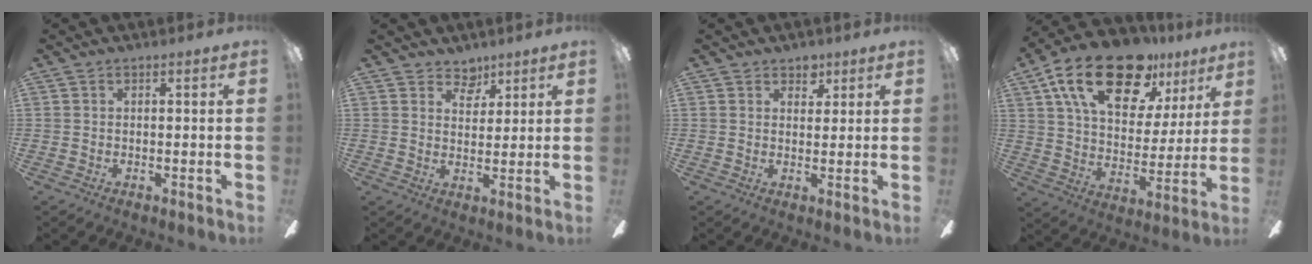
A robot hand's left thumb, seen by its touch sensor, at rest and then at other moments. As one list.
[{"total": 4.9, "force": [4.0, 2.8, 0.8], "torque": [-0.007, -0.020, 0.070]}, {"total": 3.7, "force": [2.6, 2.5, 1.0], "torque": [-0.004, -0.007, 0.044]}, {"total": 23.2, "force": [14.3, 11.2, 14.5], "torque": [-0.241, -0.067, 0.247]}]